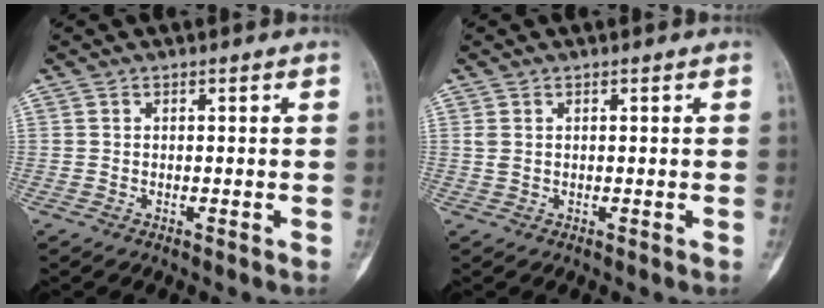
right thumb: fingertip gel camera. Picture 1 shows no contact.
{"total": 1.1, "force": [0.3, 0.7, 0.8], "torque": [-0.022, 0.008, 0.013]}